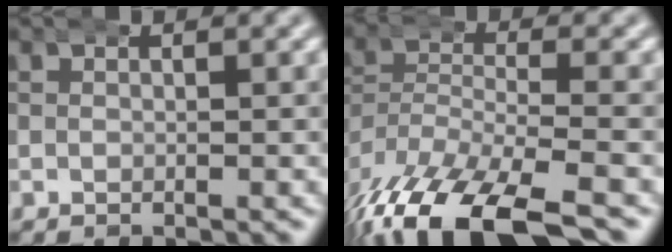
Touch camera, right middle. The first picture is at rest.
{"total": 10.2, "force": [-7.2, 4.2, 5.8], "torque": [-0.142, -0.050, -0.095]}